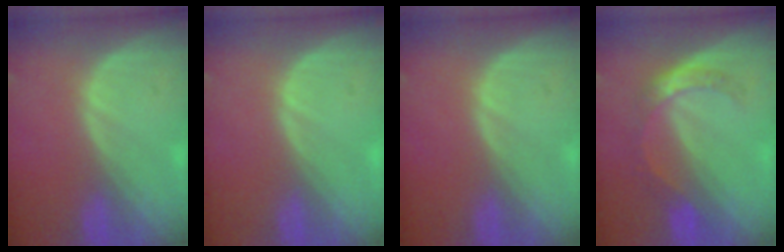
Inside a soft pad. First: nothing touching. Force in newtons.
{"total": 0.5, "press": 0.1, "slide": 0.5}
{"total": 0.0}
{"total": 5.4, "press": 4.7, "slide": 2.5}